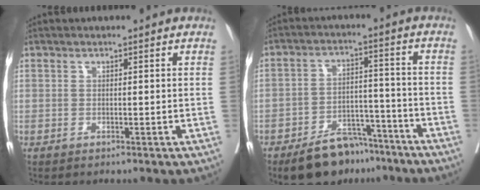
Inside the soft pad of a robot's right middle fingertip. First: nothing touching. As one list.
[{"total": 10.6, "force": [-8.4, 4.9, 4.3], "torque": [-0.062, 0.013, -0.137]}]